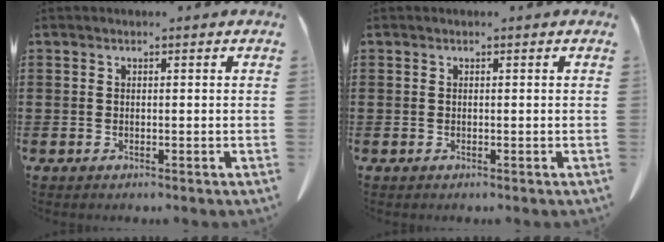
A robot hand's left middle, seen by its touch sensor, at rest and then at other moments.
{"total": 0.0}